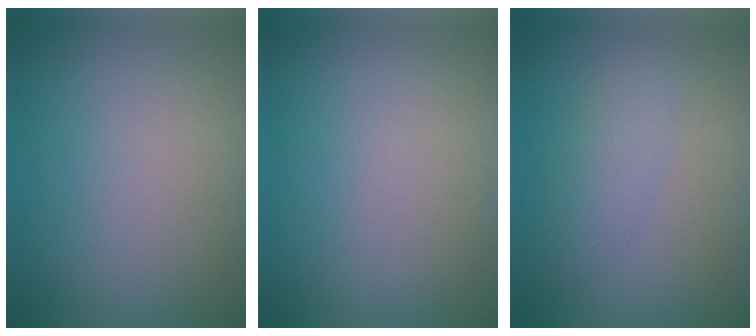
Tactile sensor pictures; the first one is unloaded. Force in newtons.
{"total": 0.0}
{"total": 2.5, "press": 2.5, "slide": 0.1}